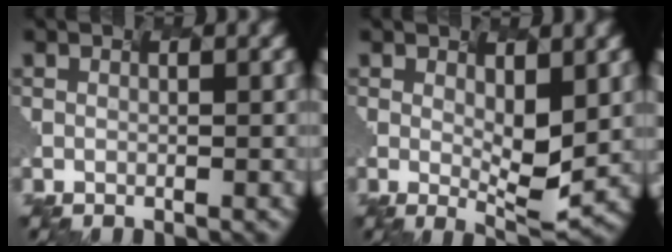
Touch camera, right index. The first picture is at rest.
{"total": 2.1, "force": [-0.3, -0.5, 2.0], "torque": [-0.061, -0.029, 0.028]}